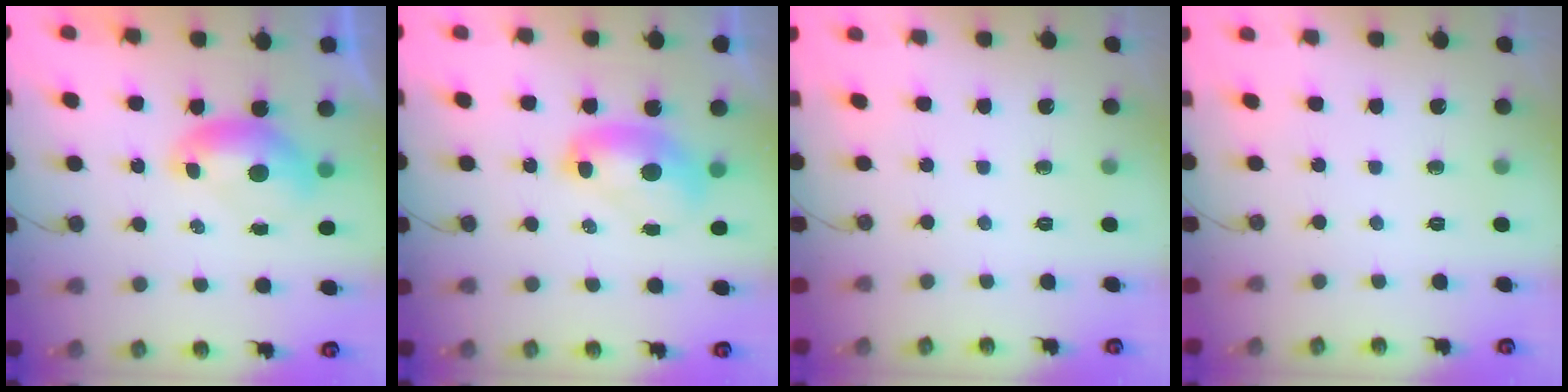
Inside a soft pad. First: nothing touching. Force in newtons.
{"total": 2.3, "press": 2.3, "slide": 0.3}
{"total": 0.0}
{"total": 0.0}